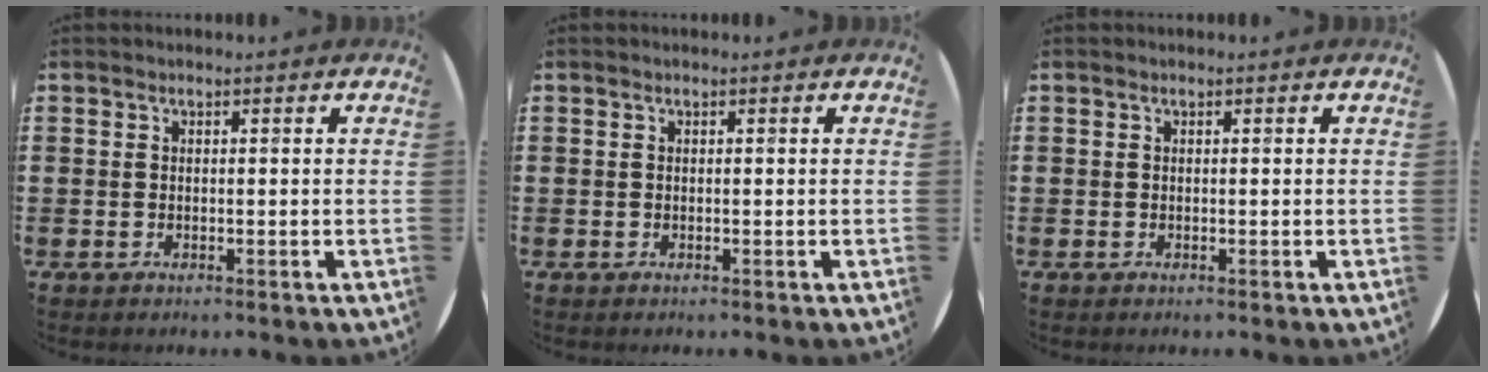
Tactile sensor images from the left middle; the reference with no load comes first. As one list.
[{"total": 0.0}, {"total": 0.0}]